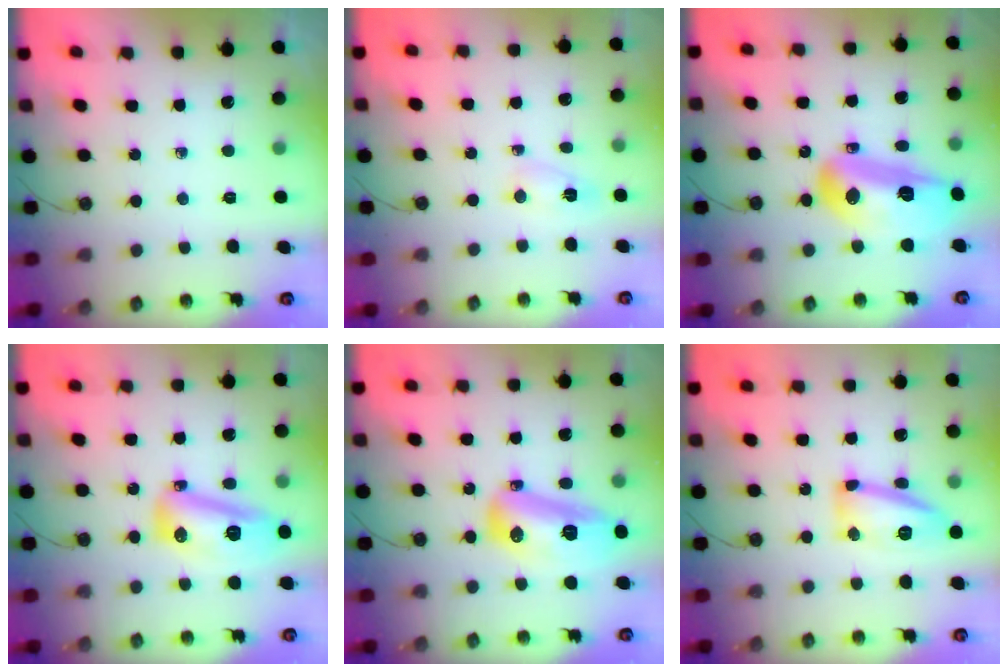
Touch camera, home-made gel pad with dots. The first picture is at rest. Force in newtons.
{"total": 3.1, "press": 3.0, "slide": 0.4}
{"total": 29.9, "press": 24.6, "slide": 17.0}
{"total": 13.6, "press": 13.6, "slide": 1.3}
{"total": 15.9, "press": 15.6, "slide": 2.8}
{"total": 14.4, "press": 14.3, "slide": 1.2}